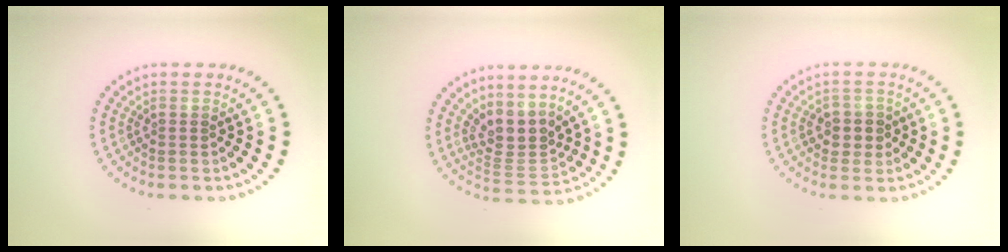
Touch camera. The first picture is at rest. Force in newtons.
{"total": 3.2, "press": 2.4, "slide": 2.1}
{"total": 2.3, "press": 2.1, "slide": 0.8}